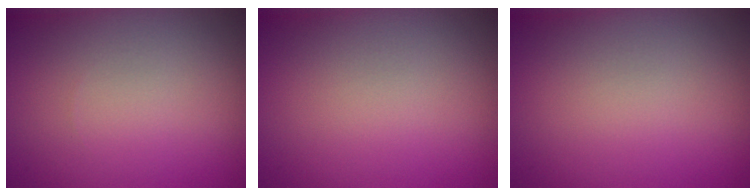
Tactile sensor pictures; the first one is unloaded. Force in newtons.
{"total": 0.0}
{"total": 0.0}